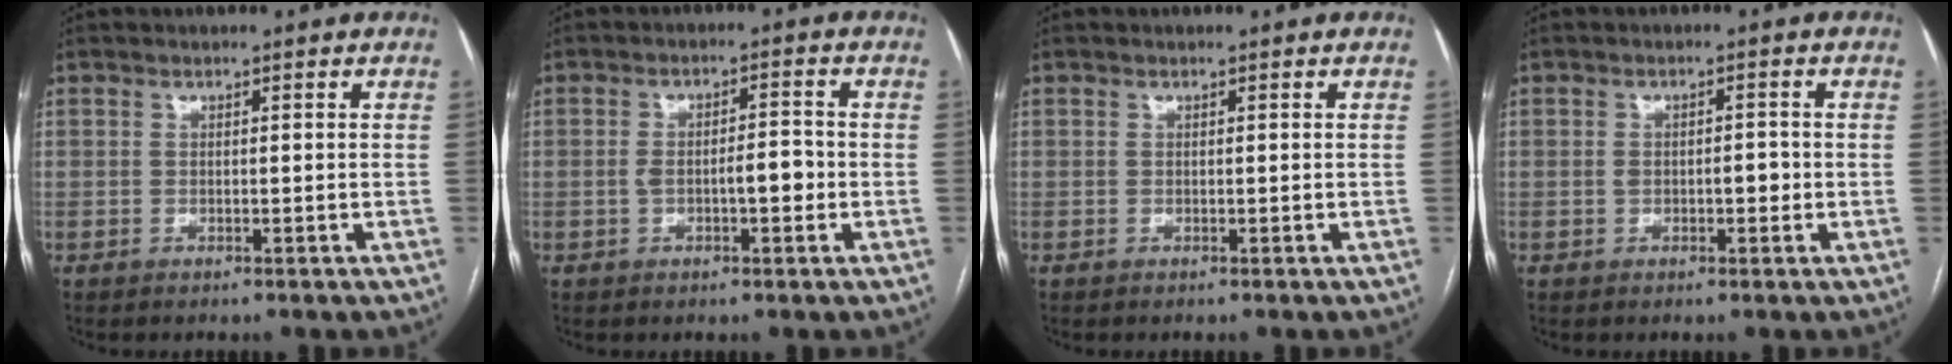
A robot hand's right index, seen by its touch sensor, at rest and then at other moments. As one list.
[{"total": 4.6, "force": [-1.0, 1.5, 4.3], "torque": [-0.080, 0.014, -0.013]}, {"total": 0.0}, {"total": 2.7, "force": [-0.5, 1.3, 2.3], "torque": [-0.040, 0.010, -0.003]}]